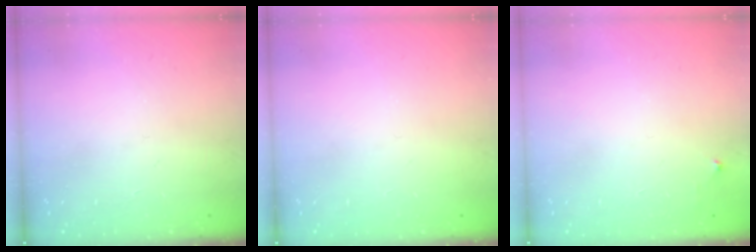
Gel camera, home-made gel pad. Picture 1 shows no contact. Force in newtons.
{"total": 0.0}
{"total": 3.2, "press": 3.2, "slide": 0.5}